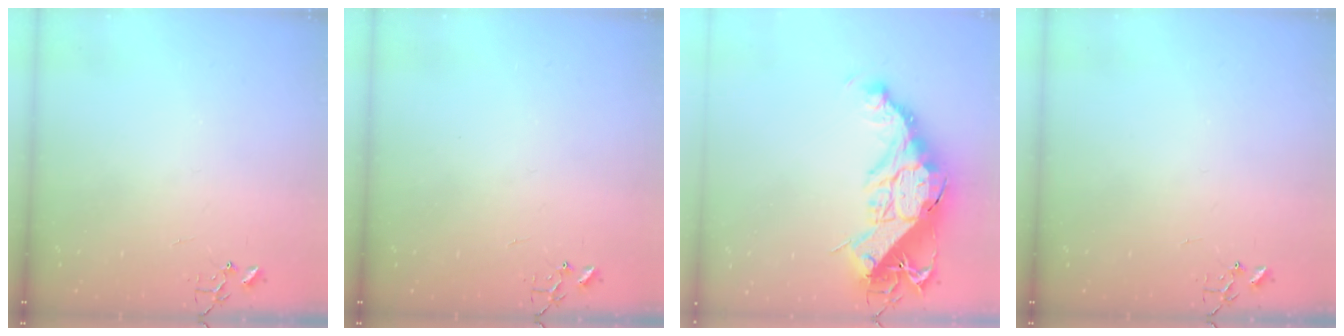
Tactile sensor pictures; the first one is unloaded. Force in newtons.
{"total": 0.0}
{"total": 21.2, "press": 21.1, "slide": 2.3}
{"total": 0.0}